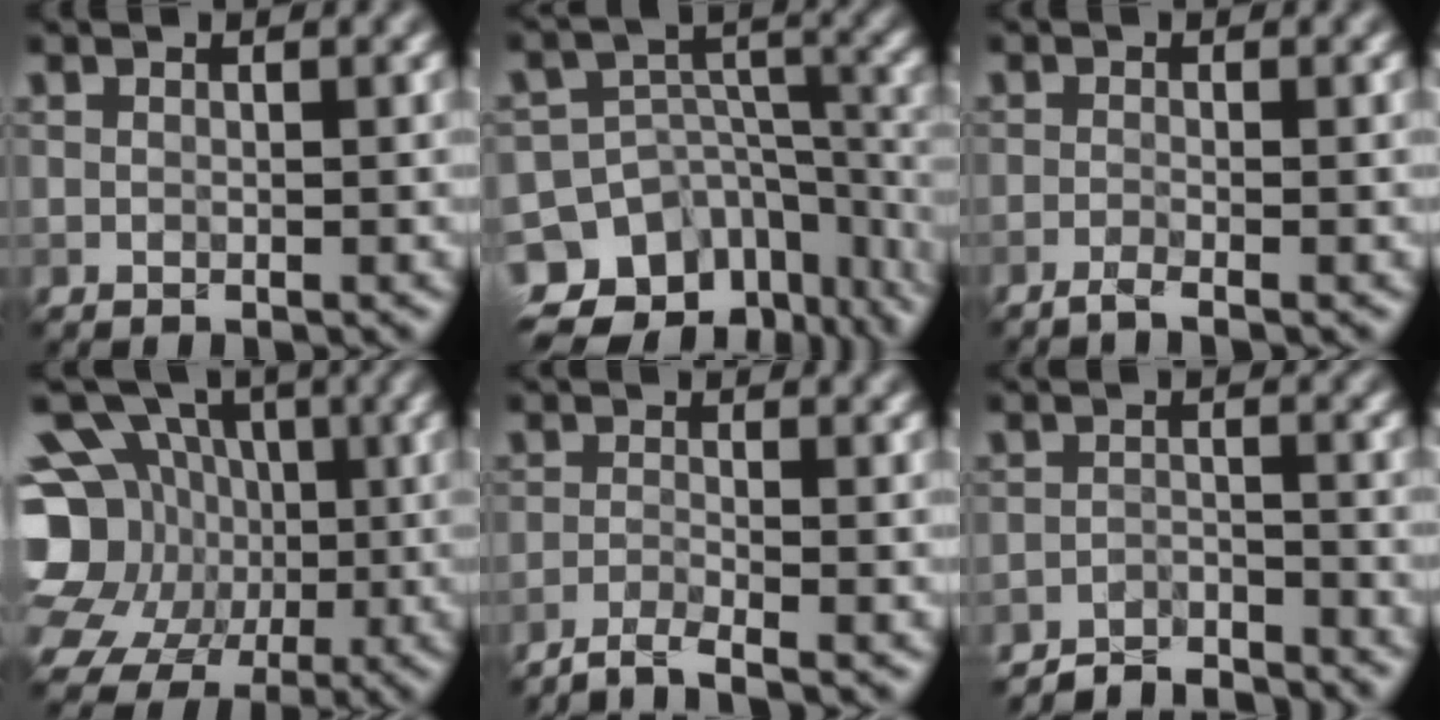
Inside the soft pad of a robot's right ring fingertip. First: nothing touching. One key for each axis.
{"total": 13.9, "fx": -8.6, "fy": 9.7, "fz": 5.0, "tx": -0.117, "ty": -0.005, "tz": -0.100}
{"total": 1.5, "fx": -1.1, "fy": 0.2, "fz": 1.0, "tx": -0.016, "ty": -0.002, "tz": -0.030}
{"total": 15.9, "fx": 0.0, "fy": 14.1, "fz": 7.4, "tx": -0.183, "ty": 0.019, "tz": -0.019}
{"total": 2.4, "fx": -2.0, "fy": 0.3, "fz": 1.4, "tx": -0.023, "ty": 0.000, "tz": -0.051}
{"total": 3.9, "fx": -3.8, "fy": 0.6, "fz": 0.4, "tx": -0.007, "ty": 0.000, "tz": -0.072}